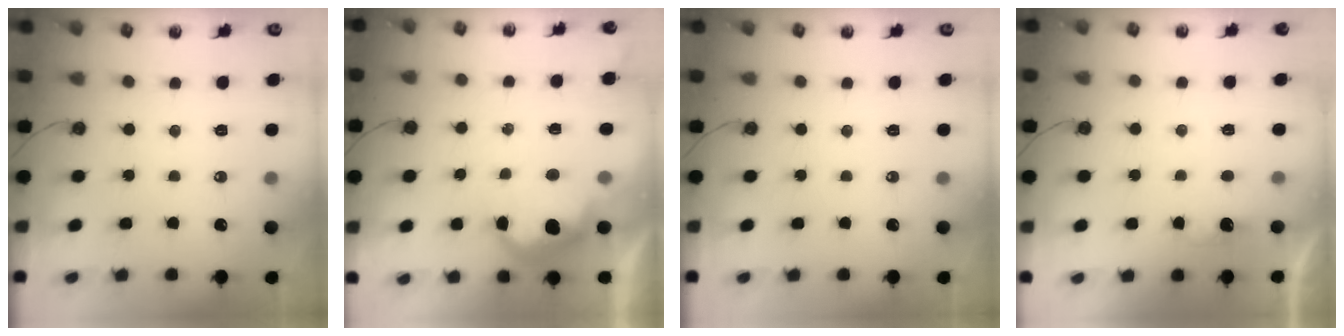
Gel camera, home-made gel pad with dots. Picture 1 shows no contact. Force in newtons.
{"total": 10.7, "press": 10.7, "slide": 0.7}
{"total": 0.0}
{"total": 1.5, "press": 1.2, "slide": 0.8}